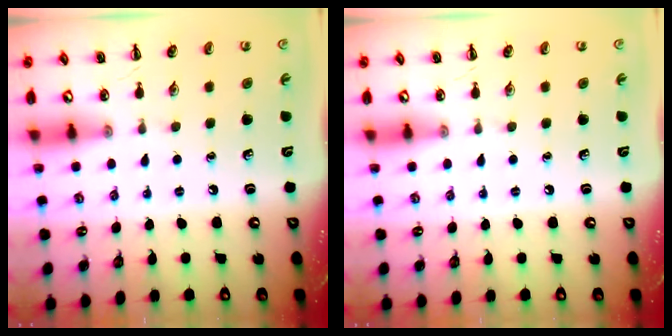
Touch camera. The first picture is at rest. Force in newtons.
{"total": 0.0}